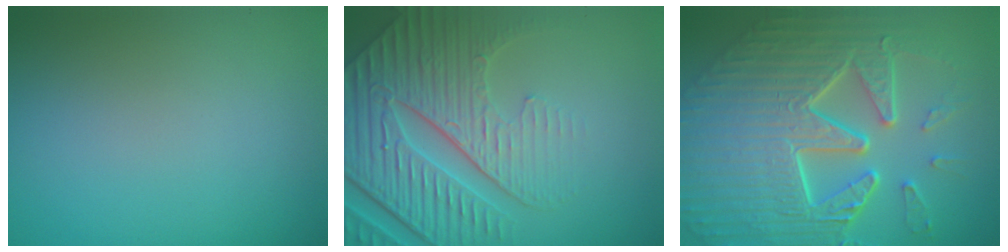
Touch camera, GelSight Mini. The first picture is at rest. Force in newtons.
{"total": 8.6, "press": 6.2, "slide": 5.9}
{"total": 11.1, "press": 7.5, "slide": 8.1}